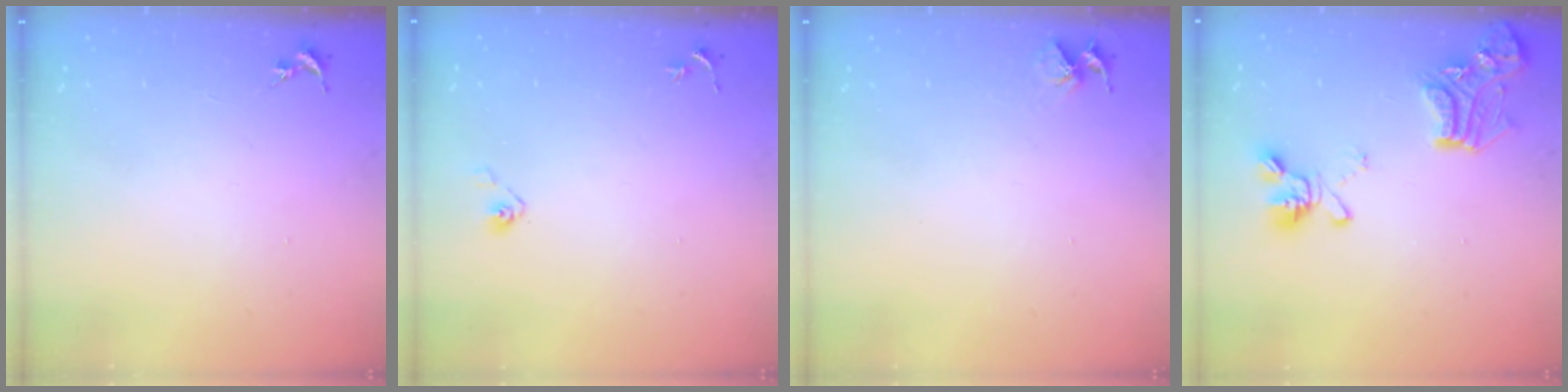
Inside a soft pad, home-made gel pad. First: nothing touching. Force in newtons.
{"total": 3.6, "press": 3.3, "slide": 1.4}
{"total": 6.6, "press": 6.6, "slide": 0.5}
{"total": 17.1, "press": 17.0, "slide": 1.6}